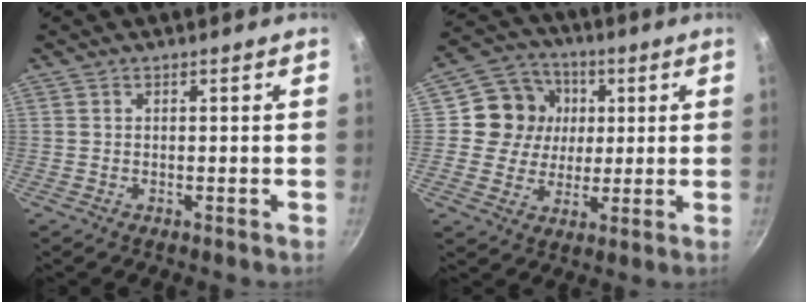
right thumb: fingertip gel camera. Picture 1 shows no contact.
{"total": 11.2, "force": [2.1, 10.4, 3.7], "torque": [-0.033, 0.005, 0.022]}